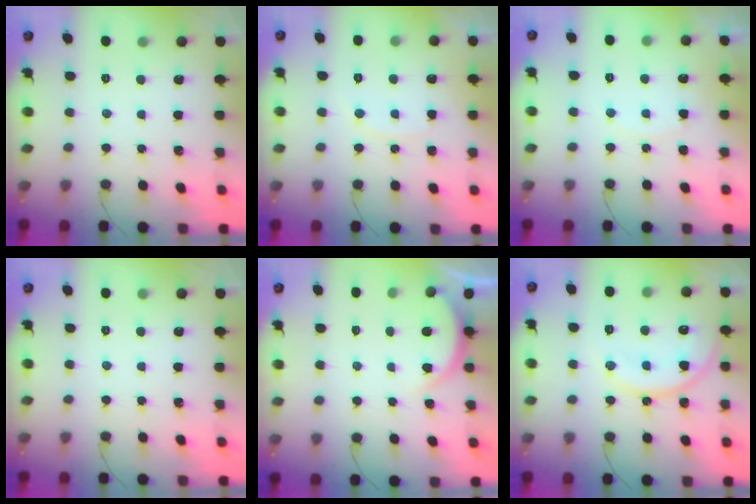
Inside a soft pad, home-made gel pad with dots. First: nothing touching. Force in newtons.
{"total": 5.2, "press": 5.2, "slide": 0.5}
{"total": 5.0, "press": 5.0, "slide": 0.6}
{"total": 0.0}
{"total": 3.3, "press": 3.3, "slide": 0.4}
{"total": 12.8, "press": 12.8, "slide": 0.9}